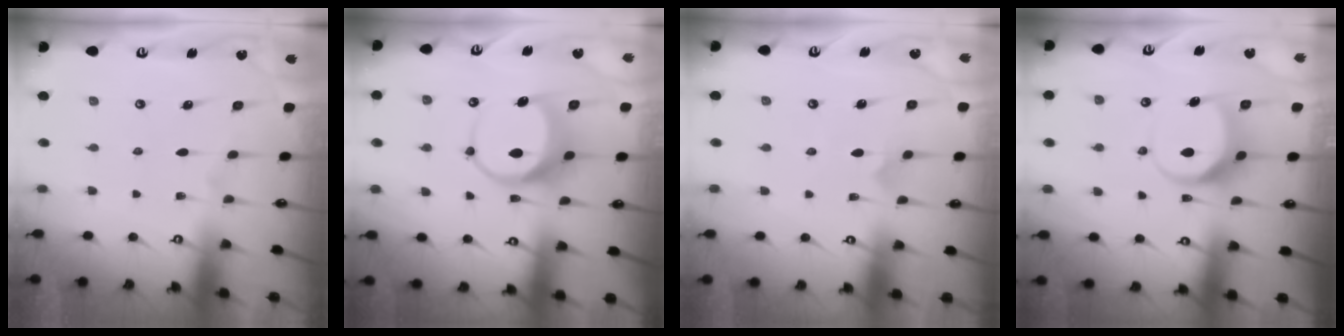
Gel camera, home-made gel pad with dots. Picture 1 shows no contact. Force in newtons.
{"total": 8.8, "press": 8.7, "slide": 1.2}
{"total": 5.9, "press": 5.9, "slide": 0.5}
{"total": 7.4, "press": 7.3, "slide": 0.8}